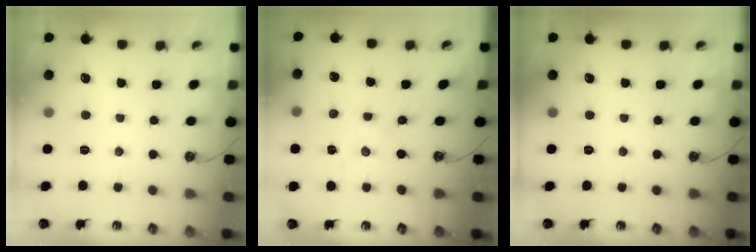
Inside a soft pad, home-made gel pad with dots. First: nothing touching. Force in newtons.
{"total": 0.0}
{"total": 0.0}